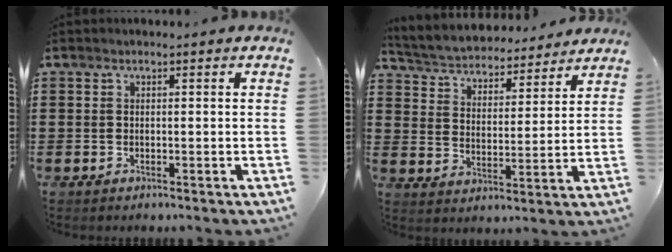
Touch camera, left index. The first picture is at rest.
{"total": 4.2, "force": [4.2, 0.5, 0.1], "torque": [-0.028, -0.033, 0.067]}